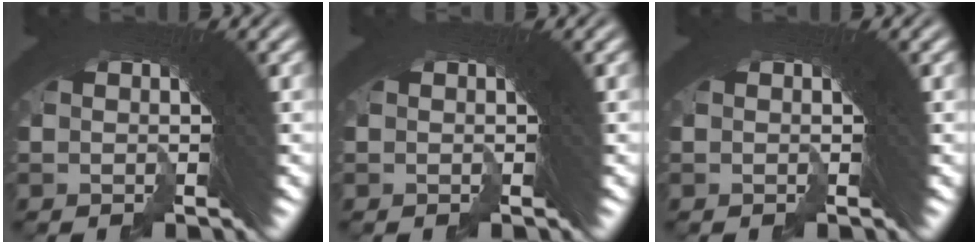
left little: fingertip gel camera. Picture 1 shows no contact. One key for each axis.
{"total": 0.0}
{"total": 0.0}